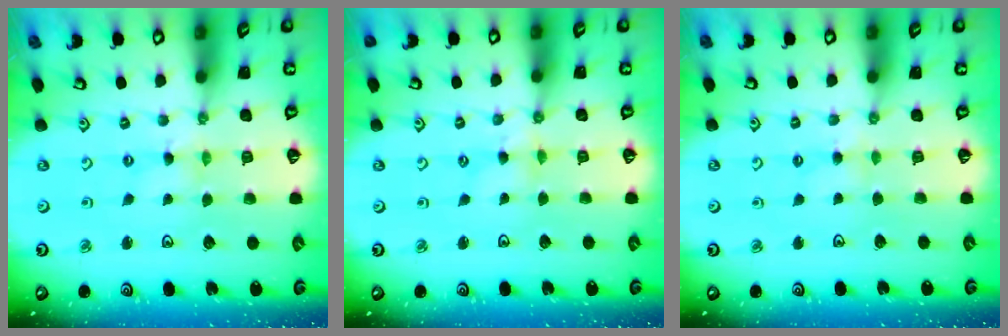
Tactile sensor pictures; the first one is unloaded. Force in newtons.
{"total": 1.1, "press": 1.1, "slide": 0.1}
{"total": 2.4, "press": 2.4, "slide": 0.5}